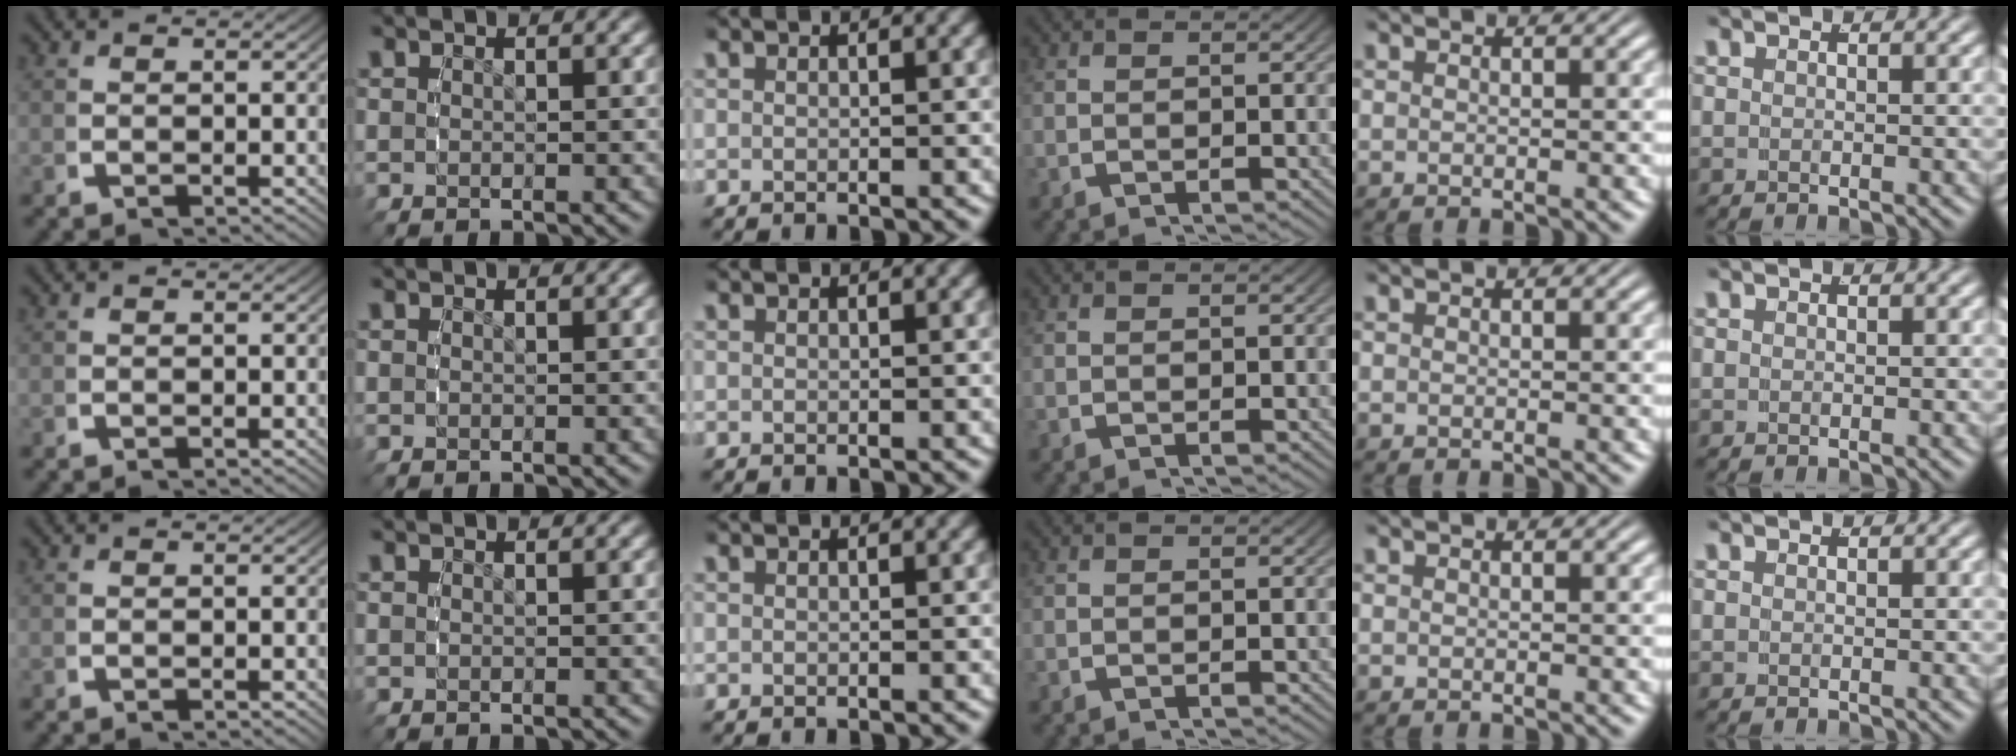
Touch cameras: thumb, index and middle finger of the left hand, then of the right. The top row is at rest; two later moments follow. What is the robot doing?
{"motion": "reach", "object": "toothpaste"}